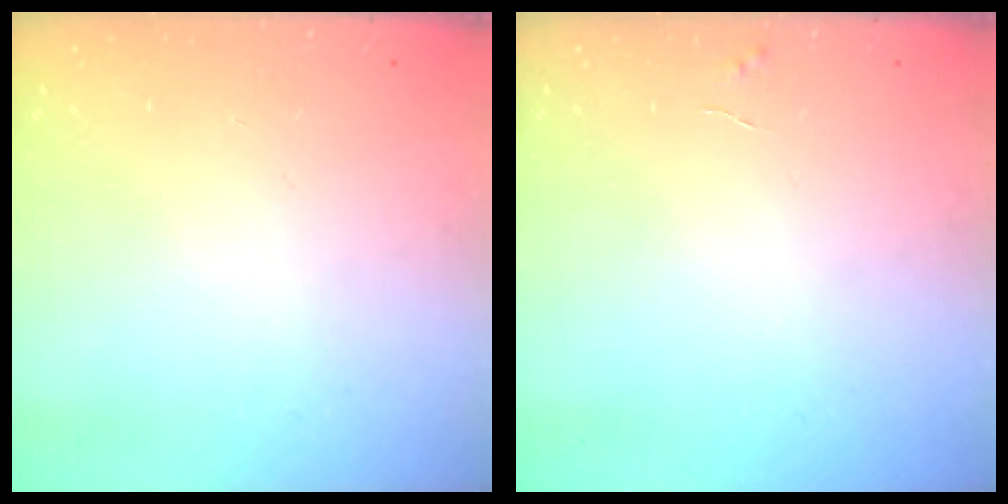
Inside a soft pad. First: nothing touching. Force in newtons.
{"total": 2.8, "press": 2.8, "slide": 0.3}